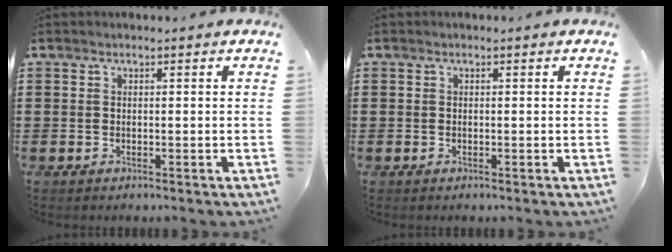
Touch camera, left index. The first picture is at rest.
{"total": 0.0}